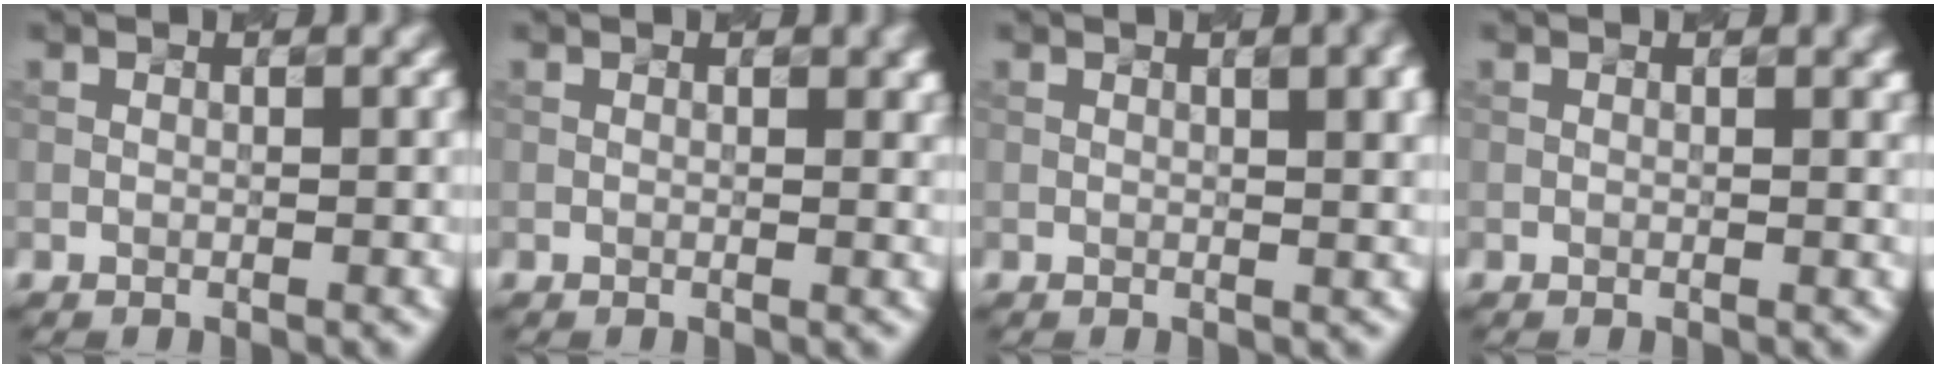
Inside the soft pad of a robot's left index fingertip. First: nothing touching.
{"total": 1.8, "force": [0.7, 0.7, 1.5], "torque": [-0.012, 0.002, 0.013]}
{"total": 5.4, "force": [1.7, 2.2, 4.6], "torque": [-0.031, 0.021, 0.018]}
{"total": 1.6, "force": [0.7, 0.6, 1.3], "torque": [-0.008, 0.003, 0.007]}